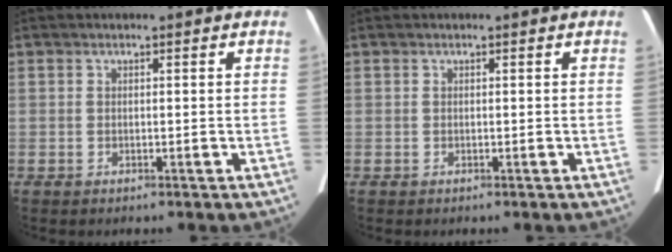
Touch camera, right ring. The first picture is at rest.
{"total": 0.0}